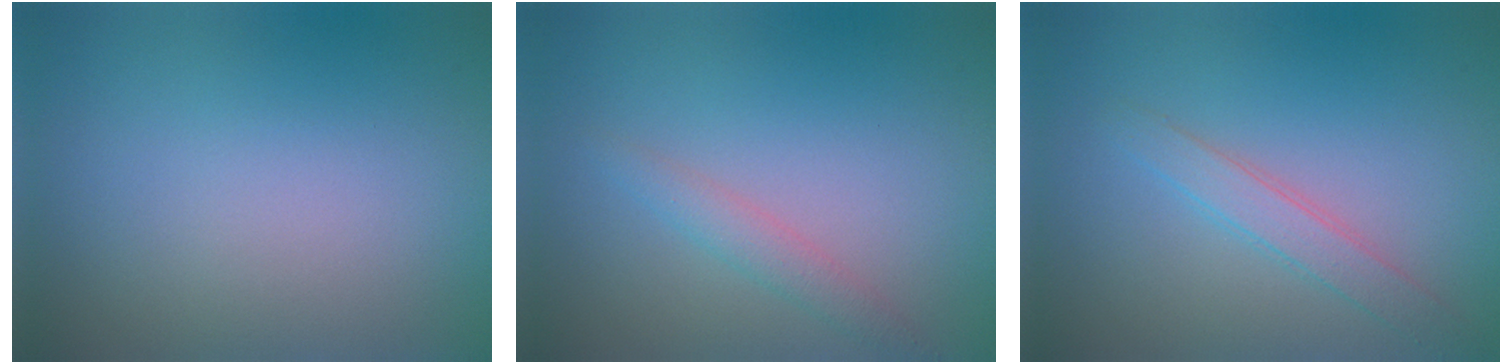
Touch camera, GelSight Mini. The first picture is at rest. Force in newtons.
{"total": 1.7, "press": 1.7, "slide": 0.0}
{"total": 2.2, "press": 2.2, "slide": 0.1}